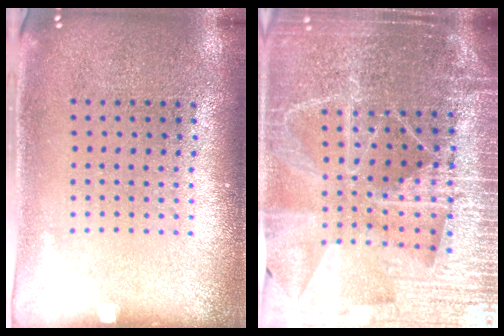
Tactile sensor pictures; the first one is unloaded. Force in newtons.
{"total": 5.4, "press": 4.8, "slide": 2.5}